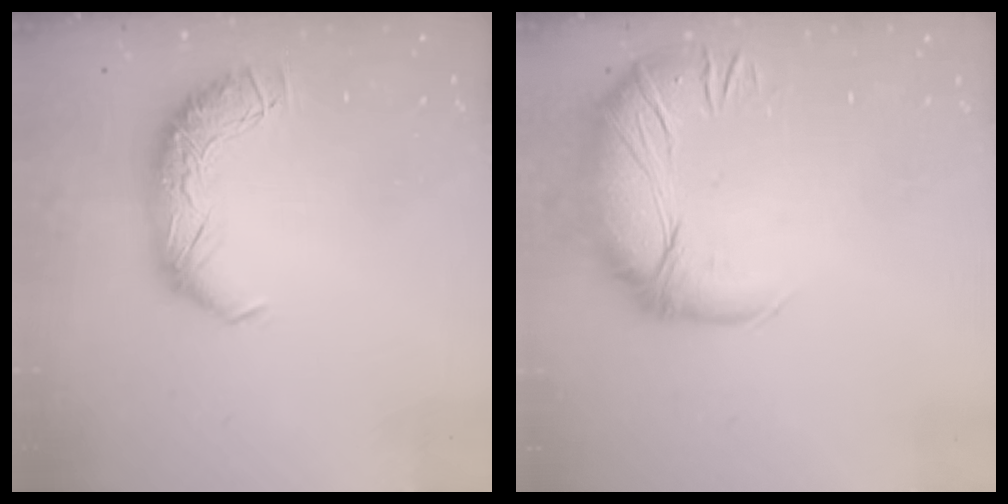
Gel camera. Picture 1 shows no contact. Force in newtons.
{"total": 2.9, "press": 0.4, "slide": 2.9}